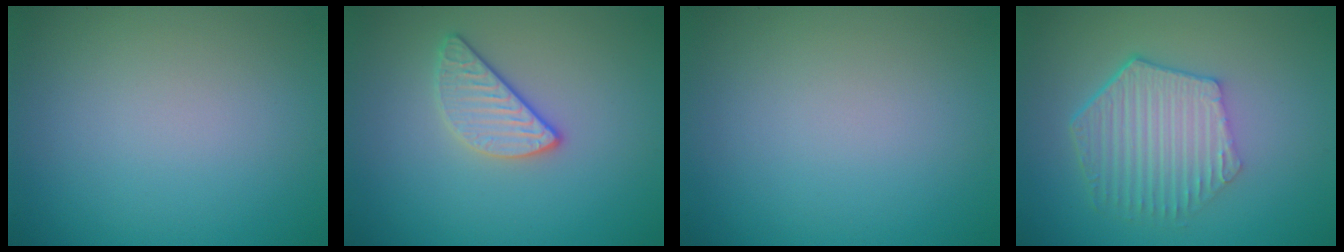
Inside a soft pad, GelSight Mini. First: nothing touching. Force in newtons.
{"total": 2.5, "press": 2.4, "slide": 0.8}
{"total": 0.0}
{"total": 5.9, "press": 4.4, "slide": 4.0}